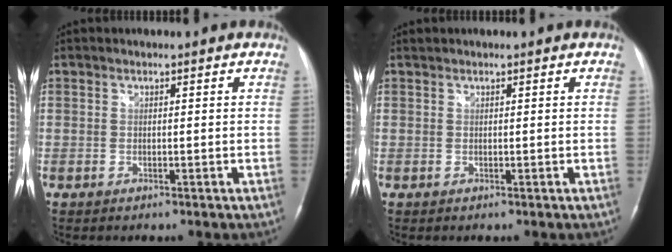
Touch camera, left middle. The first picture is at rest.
{"total": 0.0}